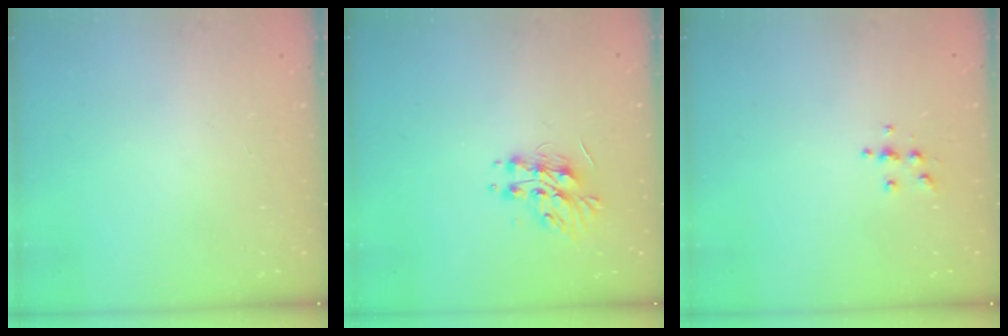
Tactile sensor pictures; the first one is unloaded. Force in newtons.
{"total": 11.1, "press": 11.1, "slide": 0.2}
{"total": 5.4, "press": 5.4, "slide": 0.5}